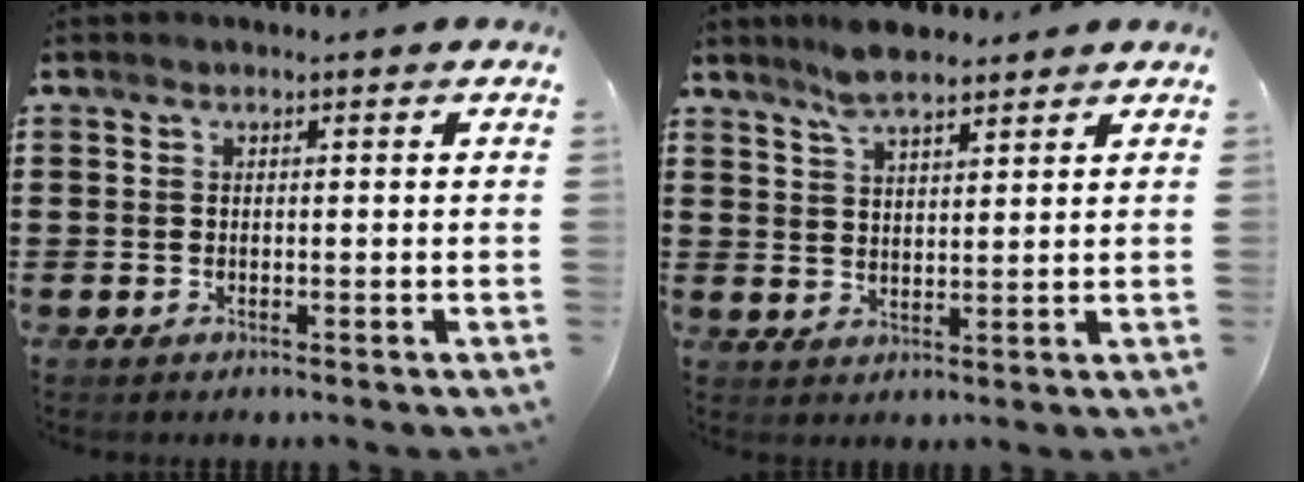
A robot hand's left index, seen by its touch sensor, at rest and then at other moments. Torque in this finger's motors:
{"motor_torque": [1.16, -0.98, 0.34, 0.13]}